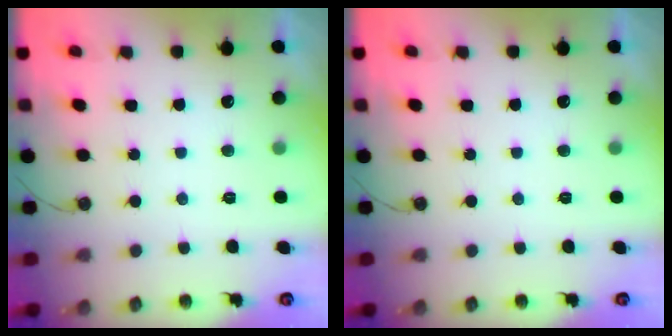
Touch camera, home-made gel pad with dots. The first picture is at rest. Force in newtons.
{"total": 0.0}